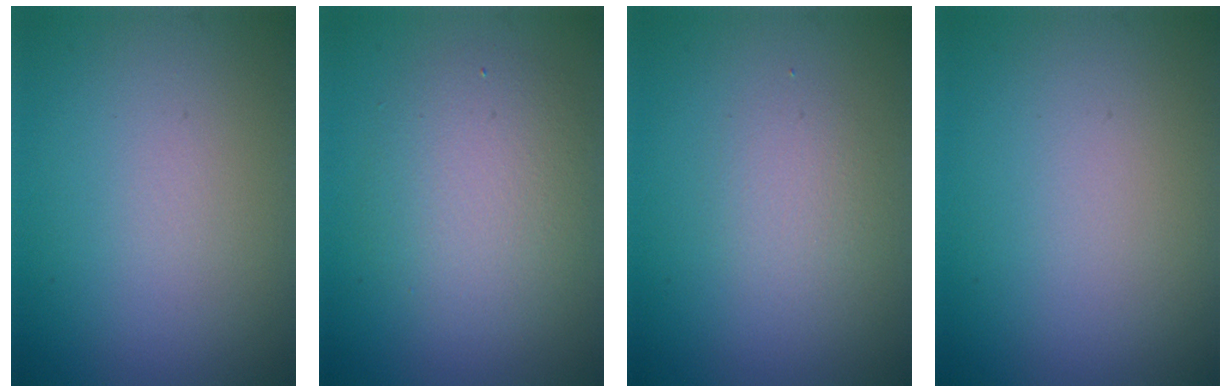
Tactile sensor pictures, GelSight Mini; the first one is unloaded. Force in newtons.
{"total": 4.5, "press": 4.5, "slide": 0.5}
{"total": 1.6, "press": 1.6, "slide": 0.1}
{"total": 0.0}